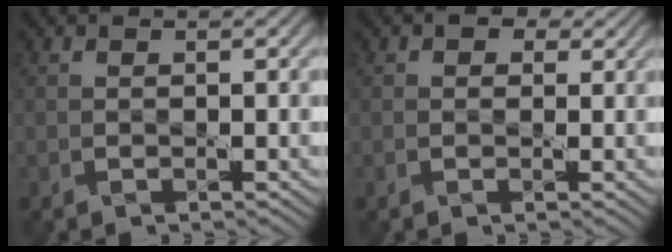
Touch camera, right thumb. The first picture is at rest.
{"total": 1.8, "force": [0.8, 1.4, 0.7], "torque": [-0.010, -0.002, 0.004]}